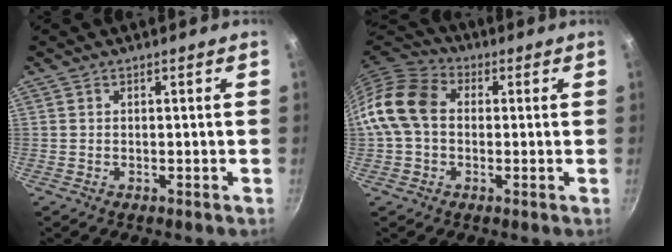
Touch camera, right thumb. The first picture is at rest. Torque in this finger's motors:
{"motor_torque": [-0.25, 0.65, 0.36, -0.35, 0.17]}